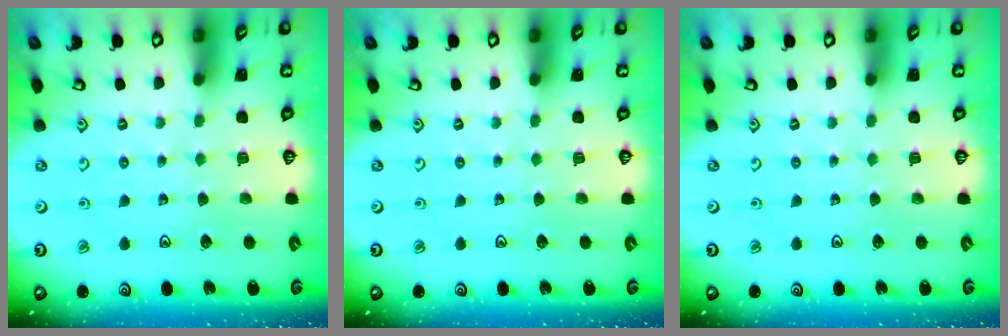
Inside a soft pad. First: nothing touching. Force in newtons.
{"total": 0.0}
{"total": 0.0}